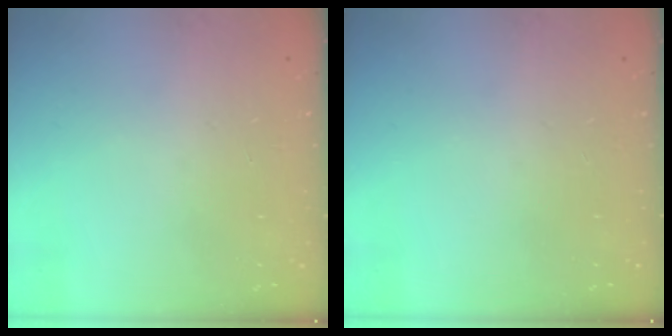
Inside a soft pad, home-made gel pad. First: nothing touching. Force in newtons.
{"total": 0.0}